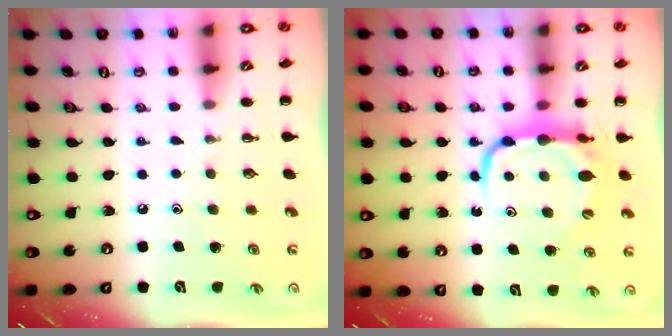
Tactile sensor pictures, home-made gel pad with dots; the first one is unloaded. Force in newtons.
{"total": 7.8, "press": 7.7, "slide": 1.3}